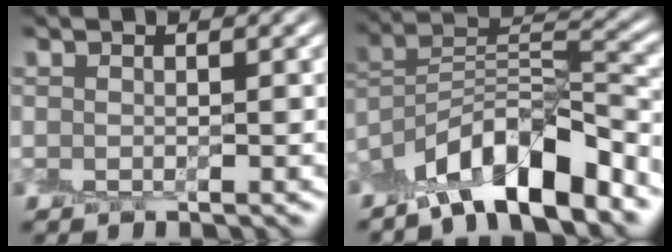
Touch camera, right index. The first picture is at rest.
{"total": 9.4, "force": [-6.8, 2.9, 5.7], "torque": [-0.083, 0.020, -0.131]}